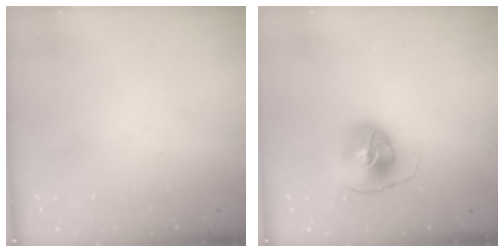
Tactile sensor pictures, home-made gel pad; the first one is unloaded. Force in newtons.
{"total": 8.7, "press": 8.7, "slide": 0.7}